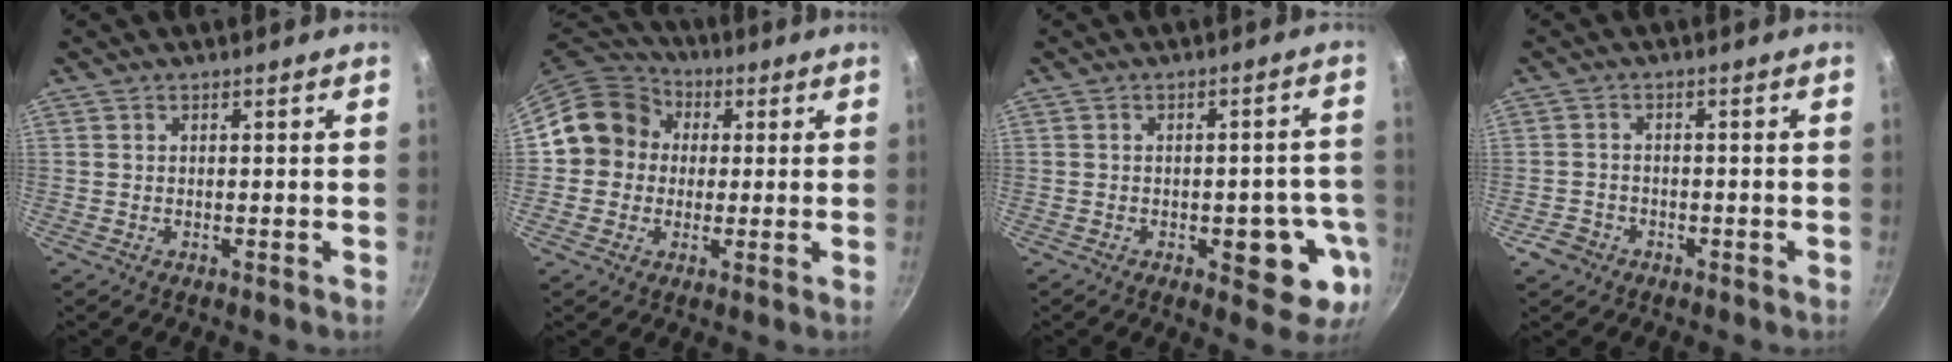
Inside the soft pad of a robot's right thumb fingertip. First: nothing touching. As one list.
[{"total": 11.7, "force": [1.4, 10.7, 4.6], "torque": [-0.043, 0.025, 0.005]}, {"total": 10.2, "force": [-3.1, 5.0, 8.3], "torque": [-0.055, 0.013, -0.036]}, {"total": 3.4, "force": [-2.0, 2.6, 0.9], "torque": [-0.012, 0.027, -0.030]}]